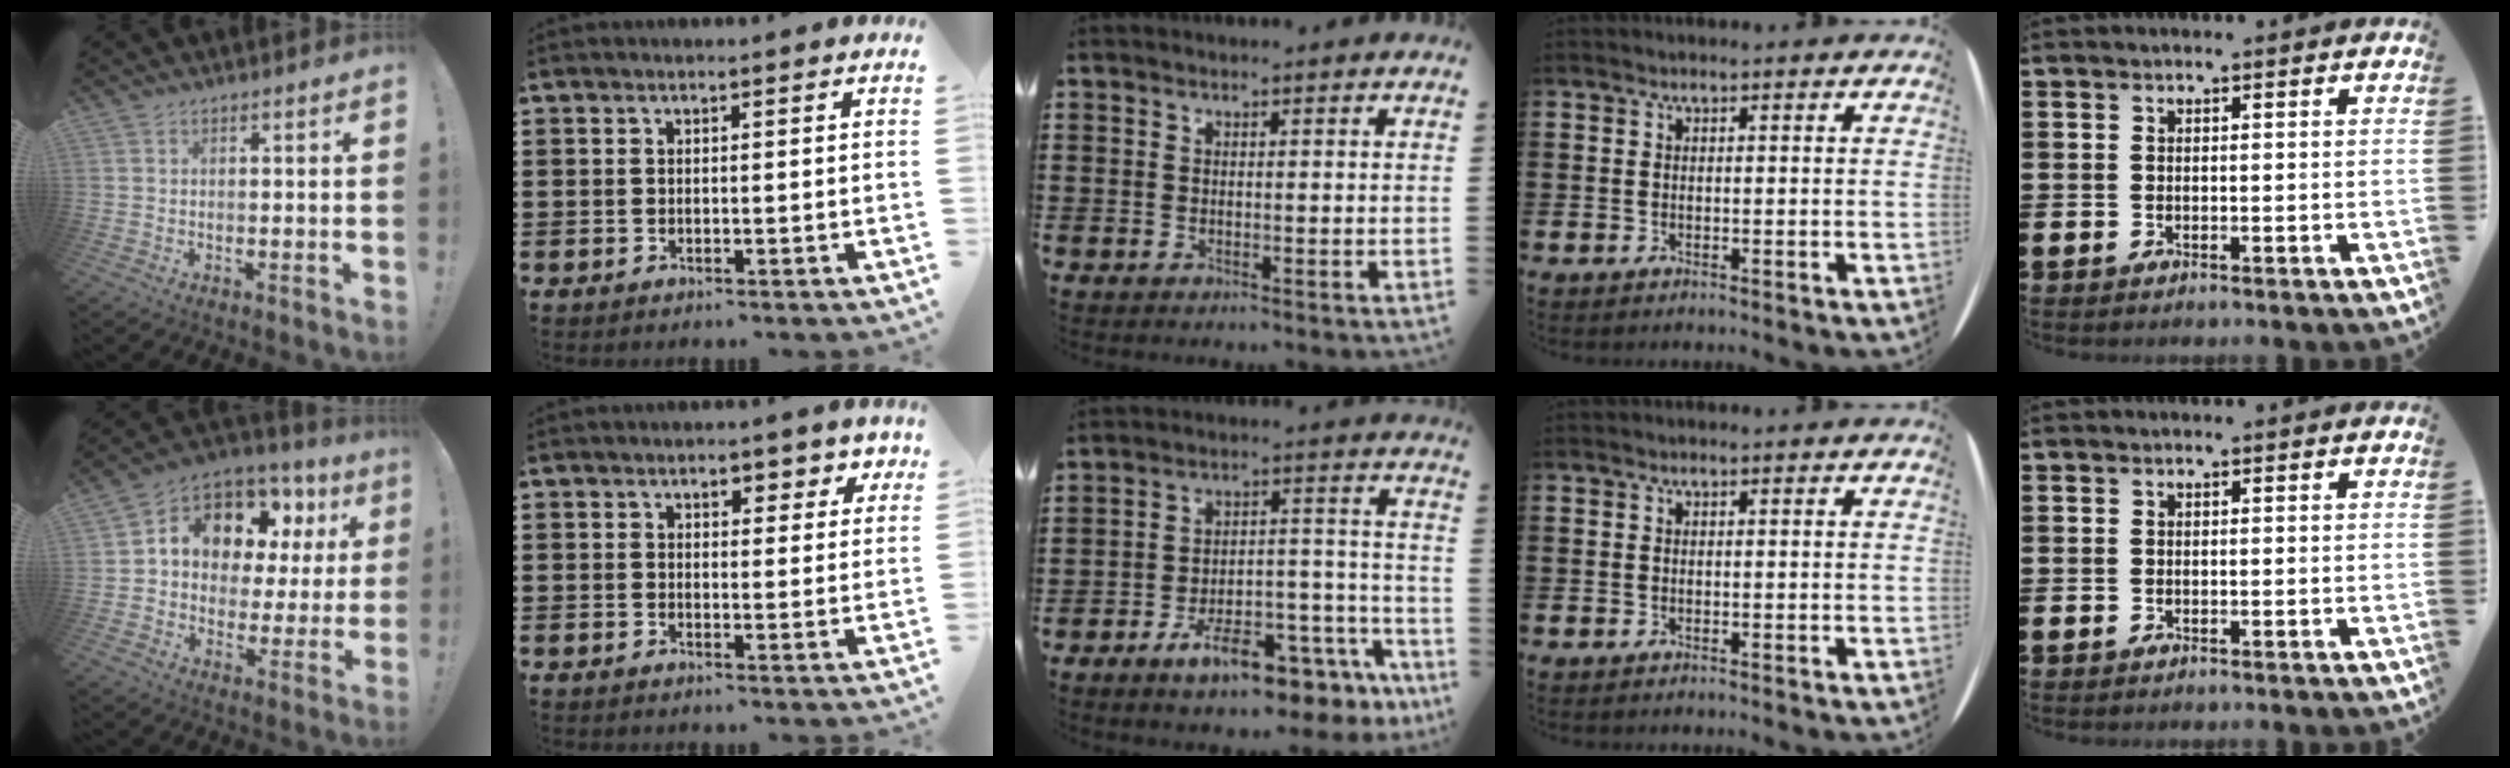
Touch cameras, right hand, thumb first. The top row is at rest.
{"thumb": {"total": 11.7, "force": [6.1, 8.0, 6.0], "torque": [-0.096, -0.050, 0.115]}, "index": {"total": 3.1, "force": [1.9, 1.8, 1.6], "torque": [-0.024, 0.005, 0.027]}, "middle": {"total": 10.1, "force": [-7.8, 2.5, 6.0], "torque": [-0.090, 0.029, -0.139]}}